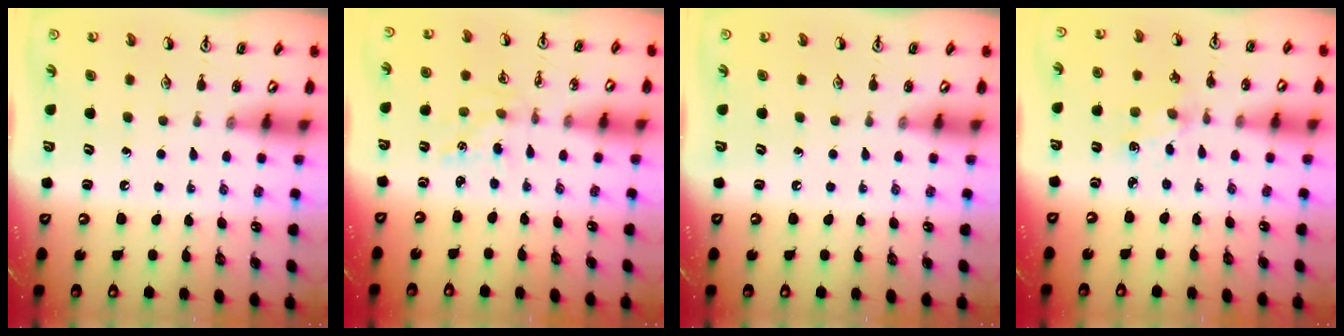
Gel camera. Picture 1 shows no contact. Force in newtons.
{"total": 1.2, "press": 1.2, "slide": 0.1}
{"total": 0.0}
{"total": 1.6, "press": 1.6, "slide": 0.1}